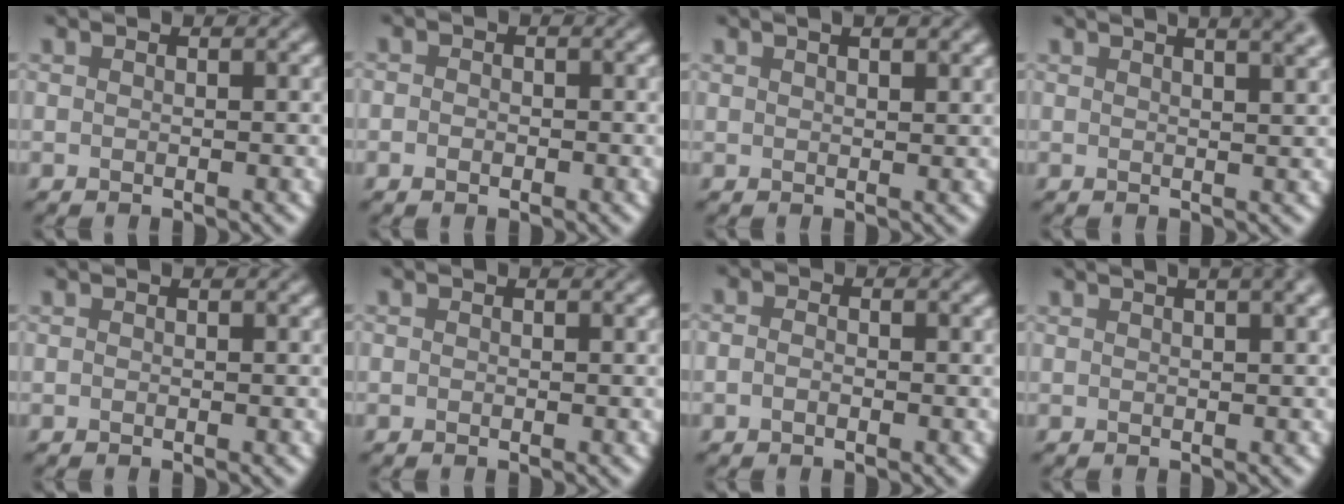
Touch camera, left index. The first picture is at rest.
{"total": 1.2, "force": [-0.3, 1.0, 0.7], "torque": [-0.005, -0.002, -0.012]}
{"total": 2.9, "force": [1.9, 1.0, 1.9], "torque": [-0.010, 0.003, 0.016]}
{"total": 7.4, "force": [4.6, 3.4, 4.8], "torque": [-0.015, 0.055, 0.022]}
{"total": 0.0}
{"total": 0.0}
{"total": 1.2, "force": [-0.3, 0.8, 0.8], "torque": [-0.012, -0.001, -0.016]}
{"total": 4.6, "force": [2.4, 2.0, 3.4], "torque": [-0.014, 0.027, 0.000]}